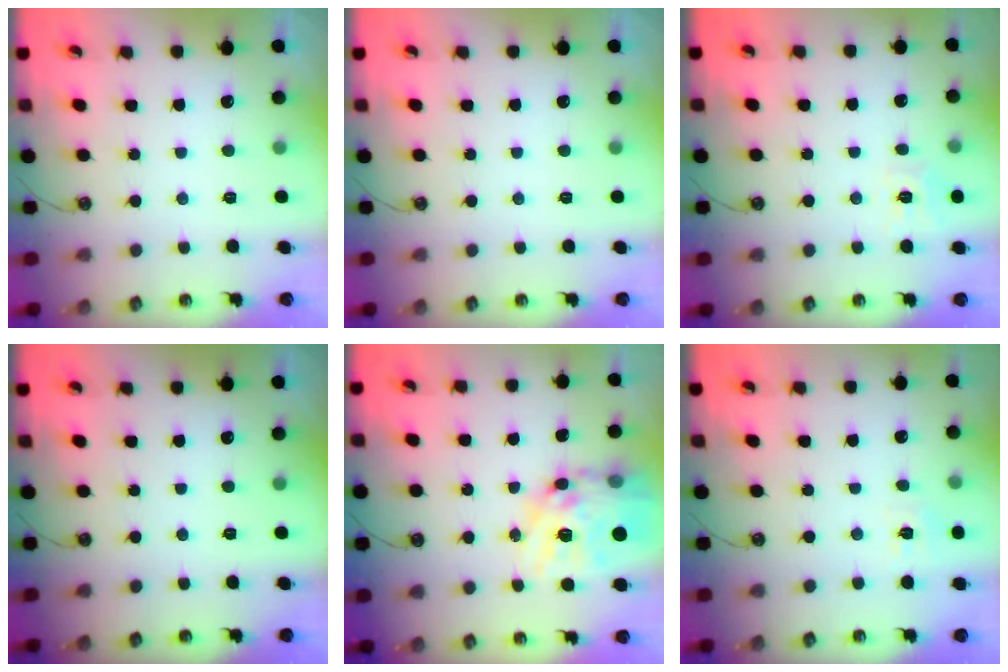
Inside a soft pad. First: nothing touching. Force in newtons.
{"total": 0.0}
{"total": 8.3, "press": 8.2, "slide": 1.0}
{"total": 0.0}
{"total": 19.6, "press": 19.5, "slide": 1.8}
{"total": 6.3, "press": 6.3, "slide": 0.7}